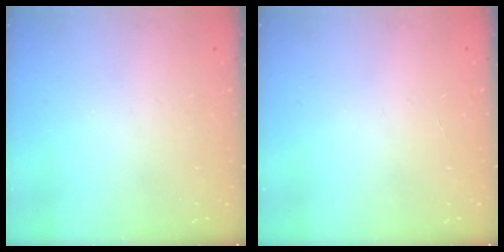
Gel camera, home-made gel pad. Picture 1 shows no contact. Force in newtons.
{"total": 0.0}